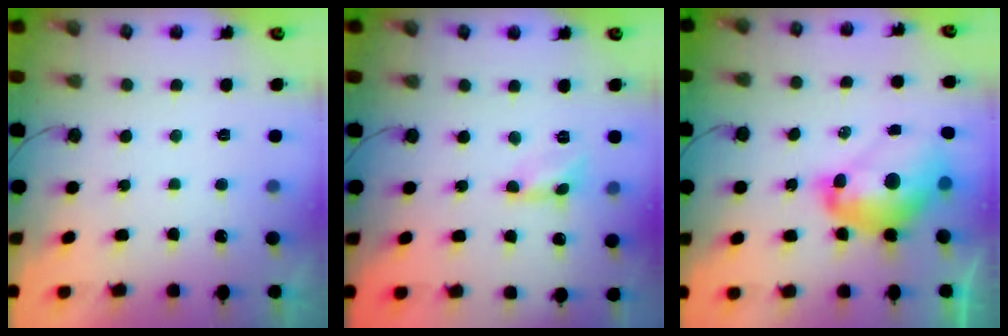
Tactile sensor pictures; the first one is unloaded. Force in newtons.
{"total": 1.6, "press": 1.6, "slide": 0.1}
{"total": 13.9, "press": 13.8, "slide": 1.7}